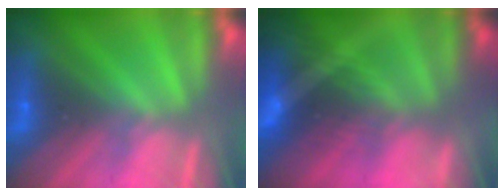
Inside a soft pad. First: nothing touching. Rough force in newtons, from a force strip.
{"total": 8.3}